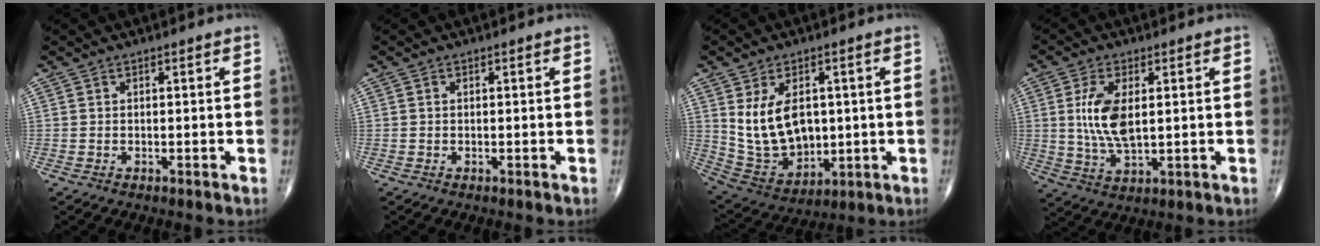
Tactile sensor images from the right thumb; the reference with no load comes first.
{"total": 0.0}
{"total": 13.1, "force": [2.1, 8.8, 9.6], "torque": [-0.142, -0.015, 0.063]}
{"total": 10.7, "force": [2.0, 5.4, 9.0], "torque": [-0.177, -0.015, 0.044]}